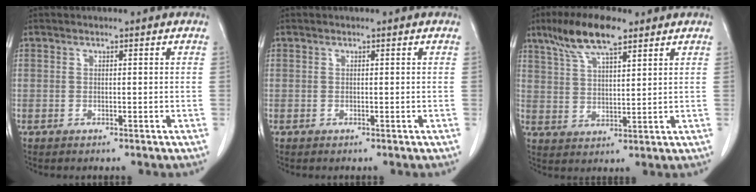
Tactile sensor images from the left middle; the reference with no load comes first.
{"total": 0.0}
{"total": 9.8, "force": [6.9, 2.2, 6.7], "torque": [-0.134, 0.016, 0.127]}